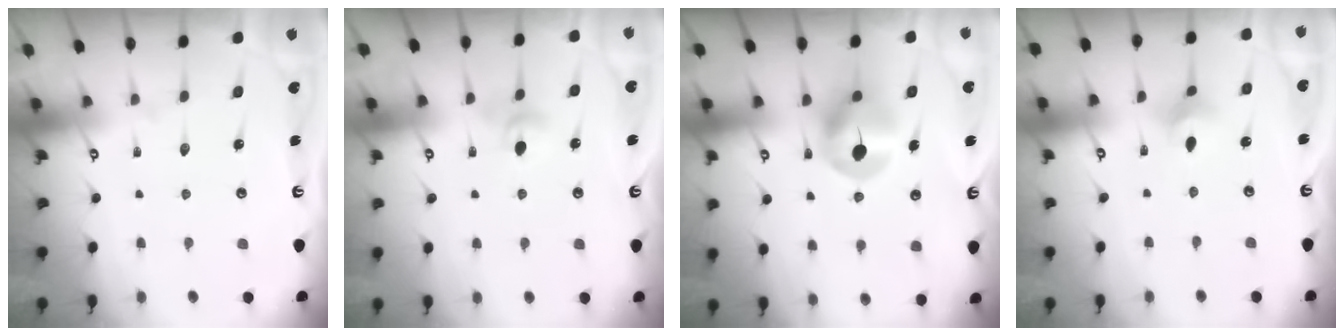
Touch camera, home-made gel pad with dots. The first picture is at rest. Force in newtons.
{"total": 4.2, "press": 4.2, "slide": 0.6}
{"total": 7.5, "press": 7.5, "slide": 0.6}
{"total": 3.4, "press": 3.3, "slide": 0.8}